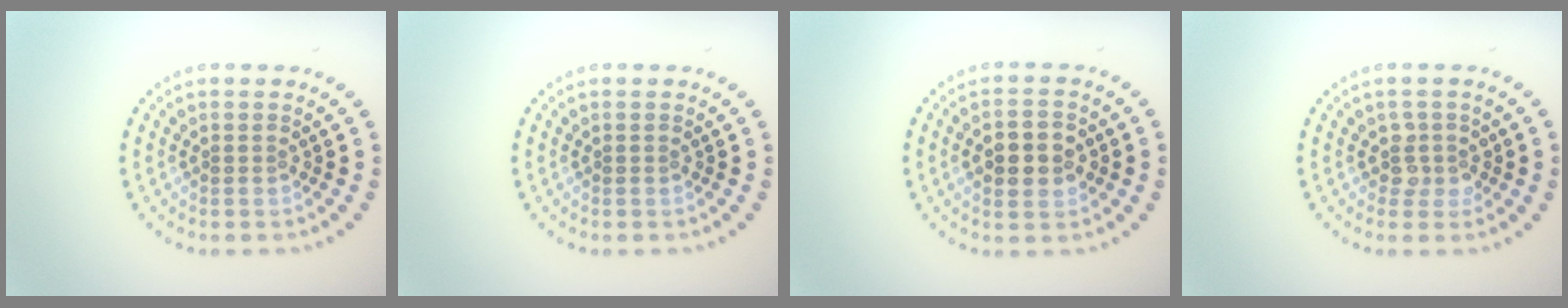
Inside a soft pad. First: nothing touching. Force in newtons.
{"total": 0.0}
{"total": 4.6, "press": 4.6, "slide": 0.1}
{"total": 1.7, "press": 1.4, "slide": 1.1}